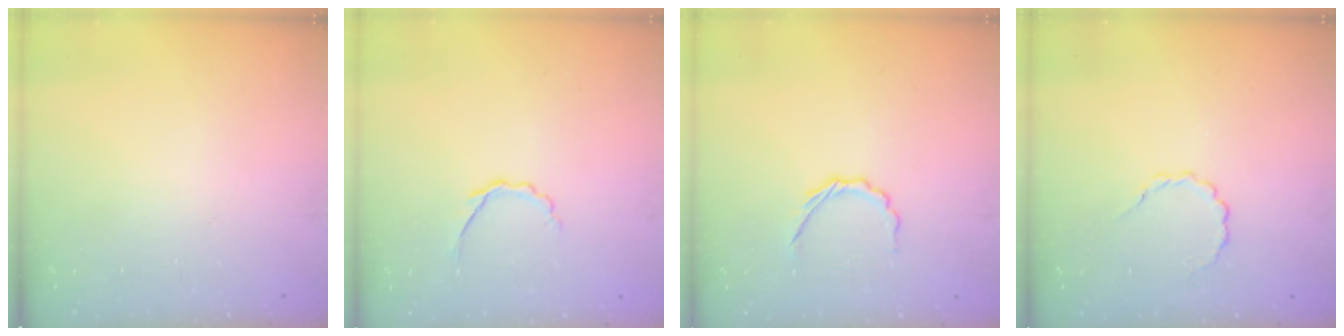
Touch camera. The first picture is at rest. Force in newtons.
{"total": 2.9, "press": 2.7, "slide": 0.8}
{"total": 4.2, "press": 4.0, "slide": 1.2}
{"total": 2.6, "press": 2.5, "slide": 0.9}